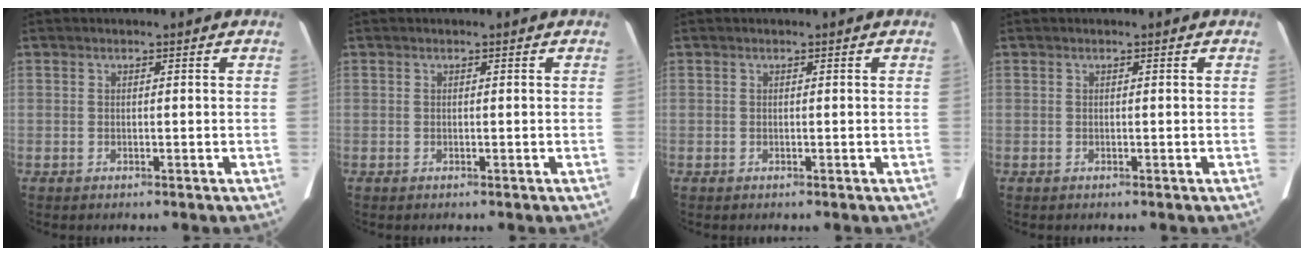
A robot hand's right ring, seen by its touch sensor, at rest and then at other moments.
{"total": 0.0}
{"total": 0.0}
{"total": 0.0}